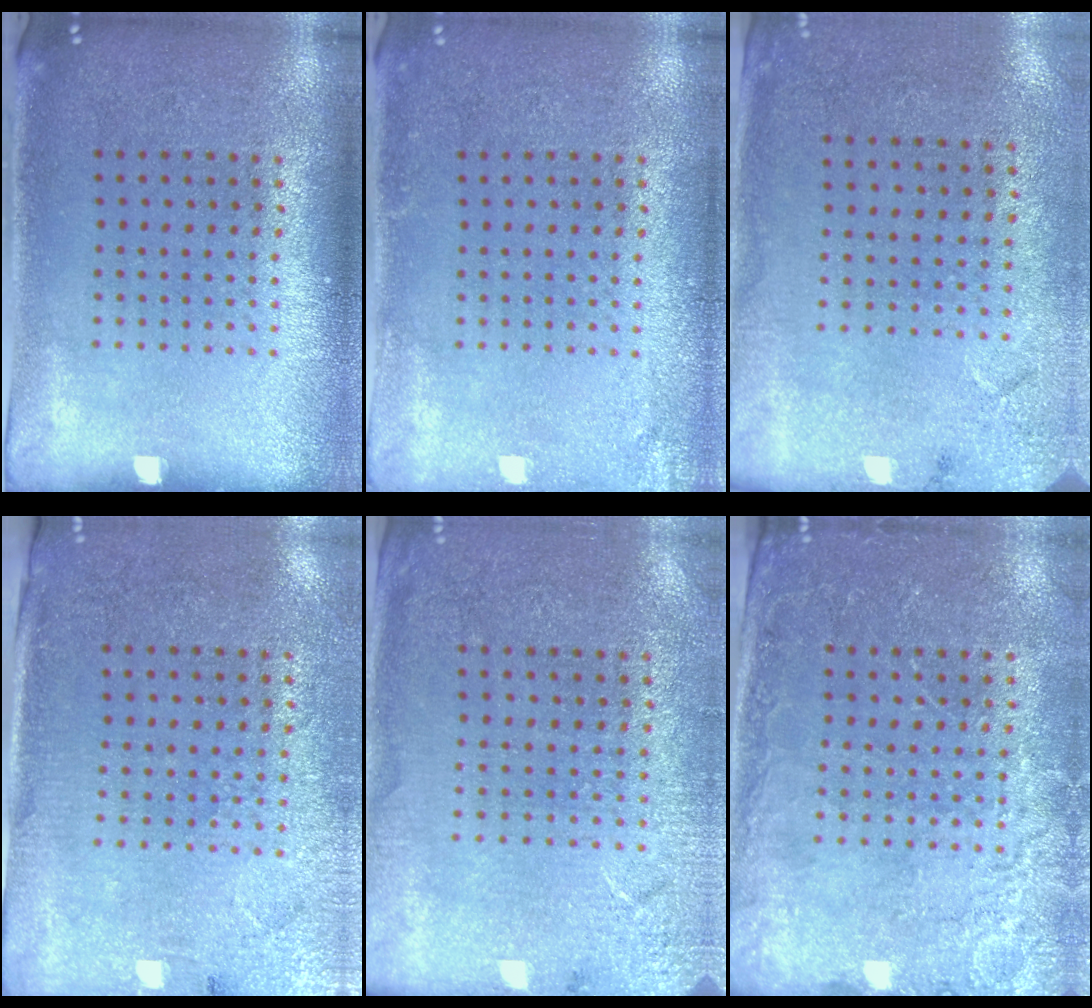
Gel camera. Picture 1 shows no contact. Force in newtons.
{"total": 1.6, "press": 1.6, "slide": 0.2}
{"total": 2.7, "press": 2.2, "slide": 1.6}
{"total": 2.7, "press": 2.4, "slide": 1.3}
{"total": 2.6, "press": 2.6, "slide": 0.2}
{"total": 2.5, "press": 2.5, "slide": 0.5}